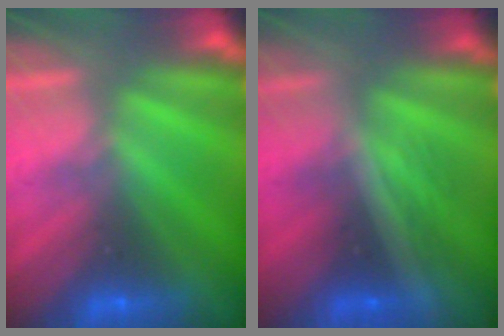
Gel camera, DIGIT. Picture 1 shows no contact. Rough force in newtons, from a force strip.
{"total": 1.7}